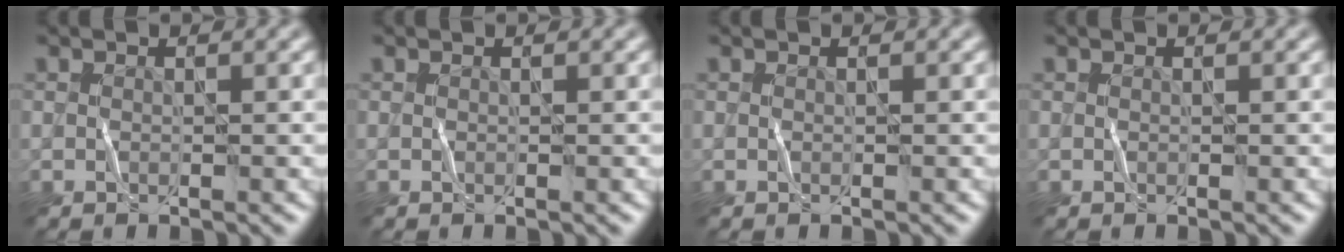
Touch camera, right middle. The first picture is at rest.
{"total": 0.0}
{"total": 0.0}
{"total": 0.0}